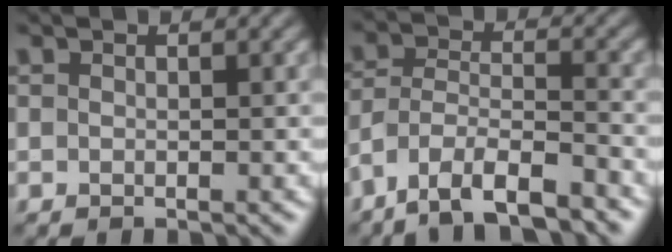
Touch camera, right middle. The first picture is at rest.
{"total": 8.2, "force": [-6.4, 2.7, 4.4], "torque": [-0.077, -0.001, -0.121]}